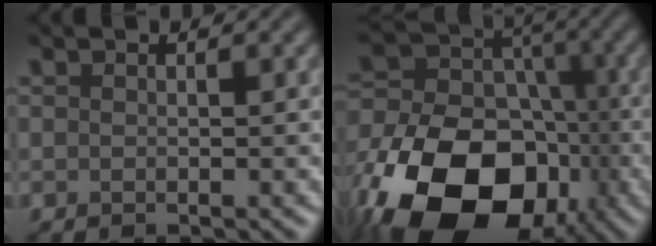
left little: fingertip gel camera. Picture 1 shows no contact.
{"total": 18.4, "force": [-8.4, 12.6, 10.5], "torque": [-0.211, -0.023, -0.151]}